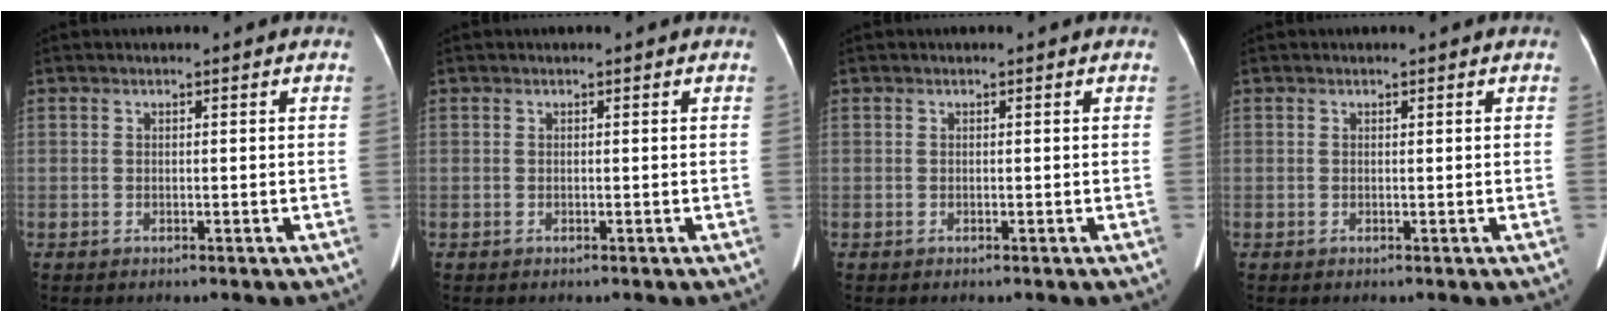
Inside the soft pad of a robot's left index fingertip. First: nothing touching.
{"total": 0.0}
{"total": 0.0}
{"total": 0.0}